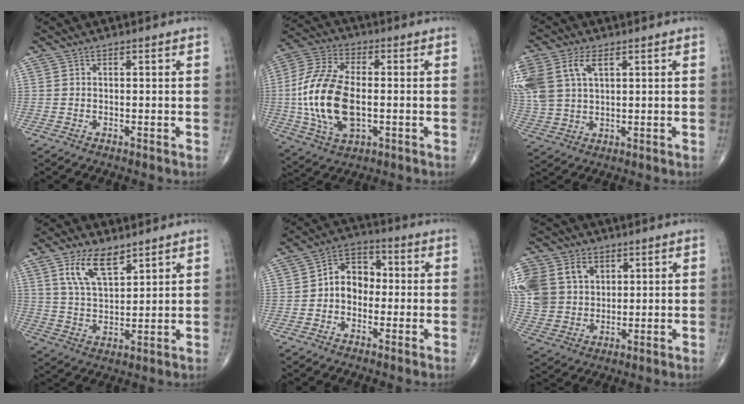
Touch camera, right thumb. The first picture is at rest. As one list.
[{"total": 17.8, "force": [-1.6, 9.7, 14.9], "torque": [-0.311, 0.008, -0.028]}, {"total": 14.8, "force": [5.6, 9.2, 10.1], "torque": [-0.263, 0.012, 0.113]}, {"total": 9.3, "force": [5.4, 4.1, 6.3], "torque": [-0.106, -0.029, 0.110]}, {"total": 7.8, "force": [-0.5, 6.0, 5.0], "torque": [-0.053, 0.031, -0.022]}, {"total": 18.5, "force": [5.4, 14.8, 9.6], "torque": [-0.224, 0.025, 0.115]}]